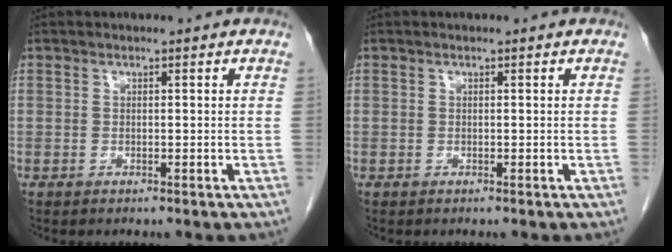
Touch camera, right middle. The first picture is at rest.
{"total": 0.0}